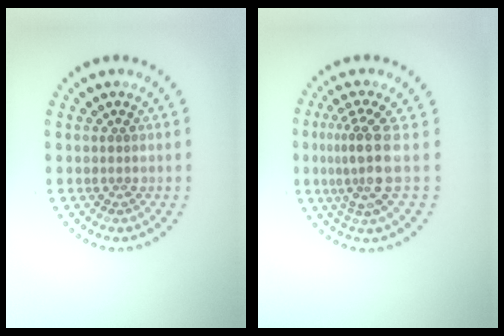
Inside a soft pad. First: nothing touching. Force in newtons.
{"total": 3.9, "press": 2.8, "slide": 2.7}